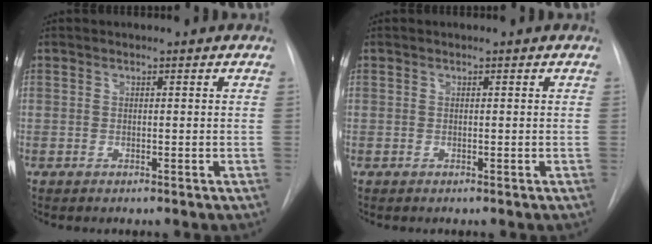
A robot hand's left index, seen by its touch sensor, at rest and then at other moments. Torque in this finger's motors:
{"motor_torque": [0.00, 0.00, 0.00, 0.00]}